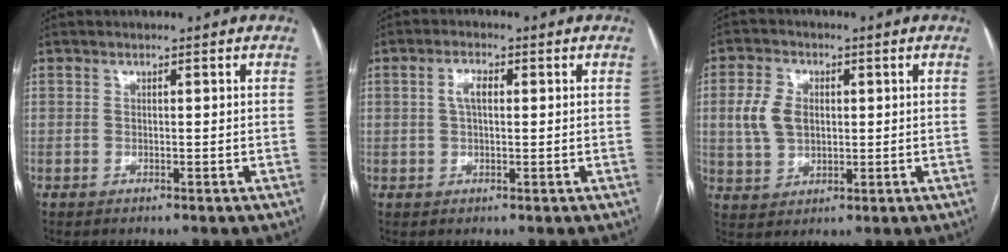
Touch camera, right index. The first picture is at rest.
{"total": 3.0, "force": [0.6, 1.3, 2.6], "torque": [-0.053, 0.011, 0.012]}
{"total": 6.8, "force": [0.9, 4.8, 4.7], "torque": [-0.113, 0.018, 0.024]}